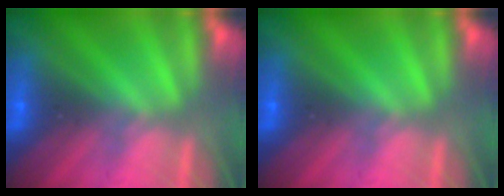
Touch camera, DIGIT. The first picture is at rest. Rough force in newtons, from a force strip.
{"total": 0.0}